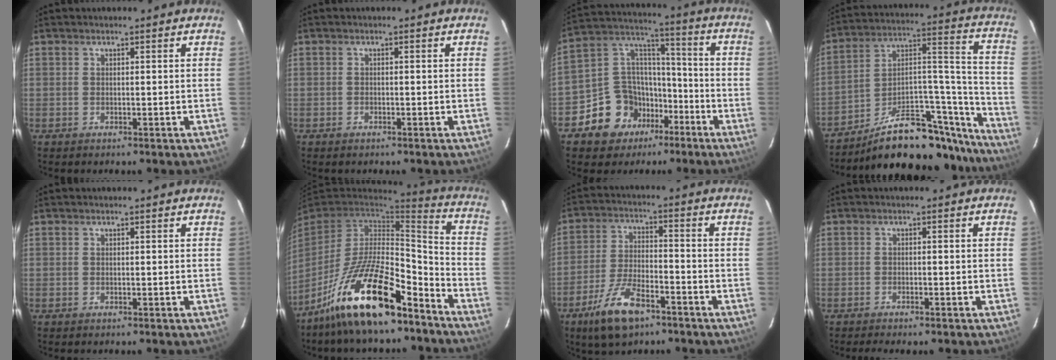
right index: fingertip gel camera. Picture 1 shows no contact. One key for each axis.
{"total": 1.1, "fx": -0.7, "fy": 0.6, "fz": 0.5, "tx": -0.016, "ty": 0.000, "tz": -0.008}
{"total": 14.4, "fx": -7.4, "fy": 11.2, "fz": 5.3, "tx": -0.100, "ty": 0.066, "tz": -0.118}
{"total": 25.9, "fx": -22.2, "fy": 6.9, "fz": 11.5, "tx": -0.127, "ty": 0.038, "tz": -0.332}
{"total": 0.0}
{"total": 22.4, "fx": -15.7, "fy": 5.7, "fz": 15.0, "tx": -0.282, "ty": -0.015, "tz": -0.278}
{"total": 10.8, "fx": -6.8, "fy": 3.9, "fz": 7.5, "tx": -0.157, "ty": -0.007, "tz": -0.123}
{"total": 2.9, "fx": -2.1, "fy": 0.9, "fz": 1.8, "tx": -0.036, "ty": -0.002, "tz": -0.029}